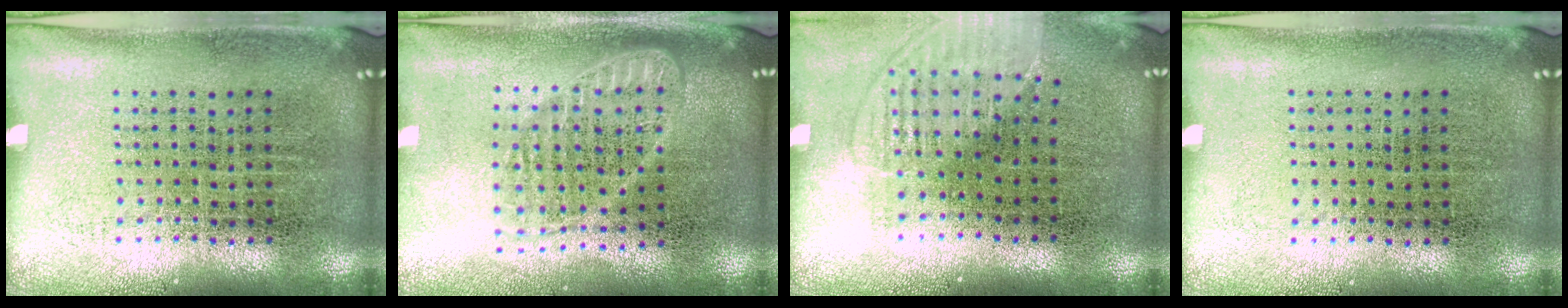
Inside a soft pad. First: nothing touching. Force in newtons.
{"total": 1.8, "press": 1.5, "slide": 0.9}
{"total": 1.5, "press": 1.3, "slide": 0.6}
{"total": 0.0}